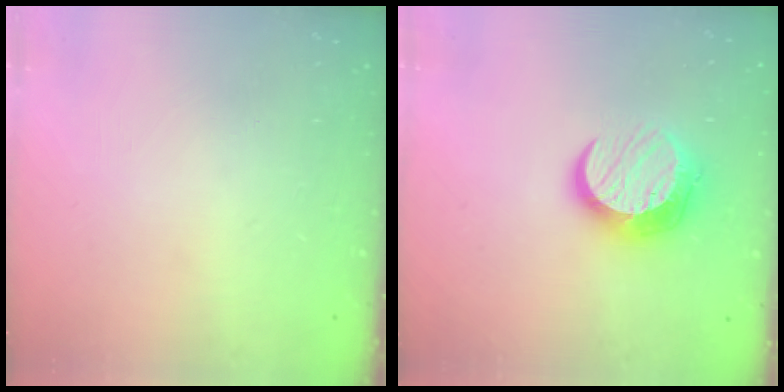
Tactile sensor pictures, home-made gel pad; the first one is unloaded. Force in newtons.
{"total": 11.4, "press": 11.4, "slide": 0.5}